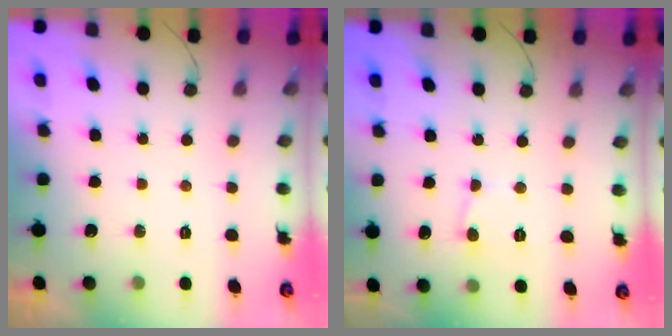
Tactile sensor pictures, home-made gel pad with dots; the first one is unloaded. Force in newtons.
{"total": 2.9, "press": 2.9, "slide": 0.2}